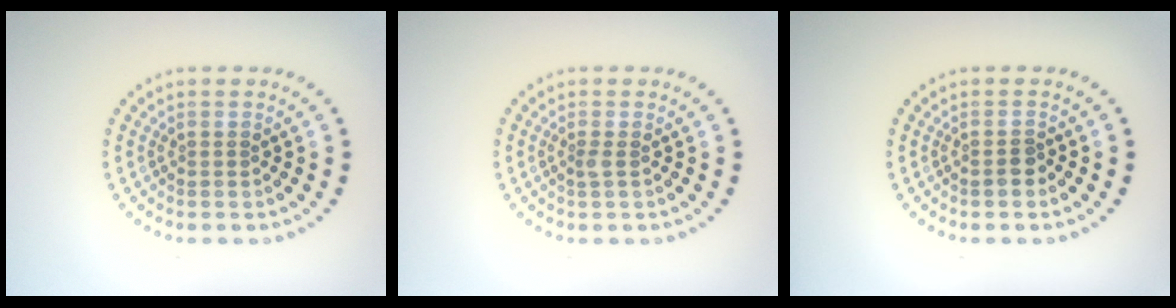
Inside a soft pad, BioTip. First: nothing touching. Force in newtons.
{"total": 0.7, "press": 0.6, "slide": 0.3}
{"total": 1.3, "press": 1.1, "slide": 0.7}